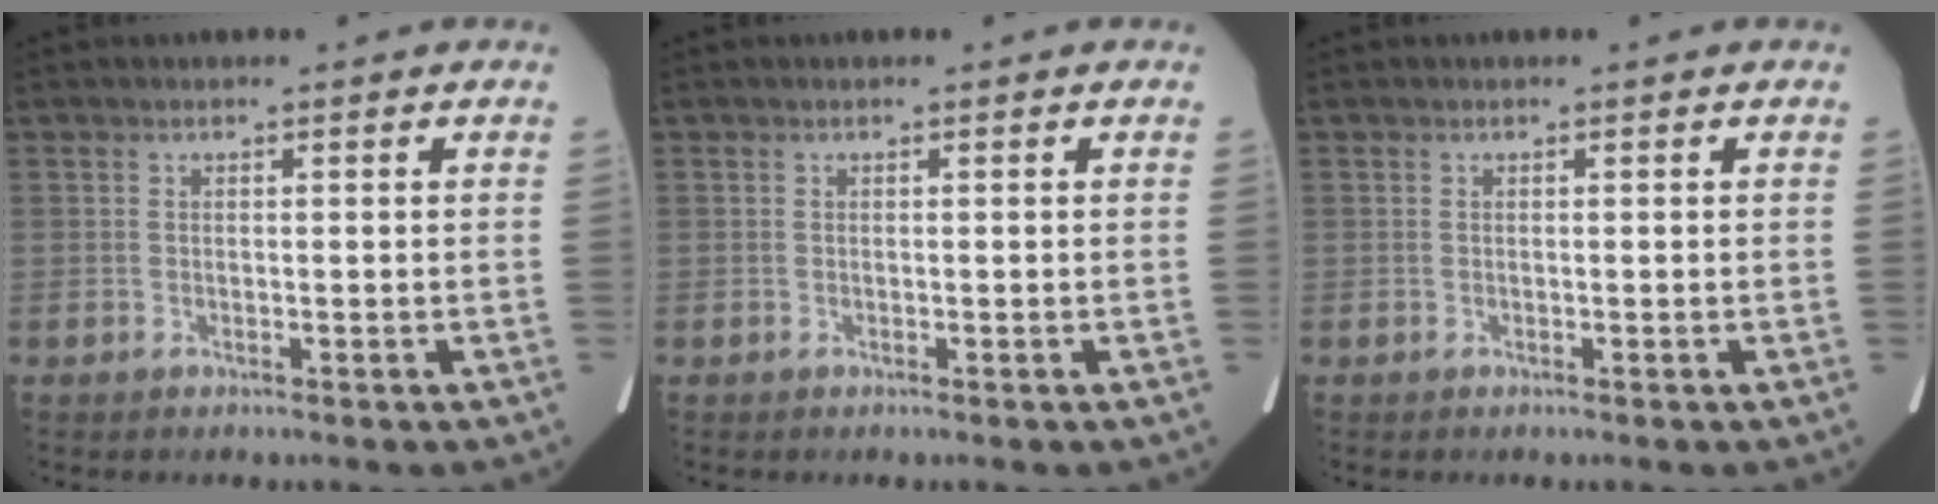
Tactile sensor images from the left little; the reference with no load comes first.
{"total": 0.0}
{"total": 0.0}